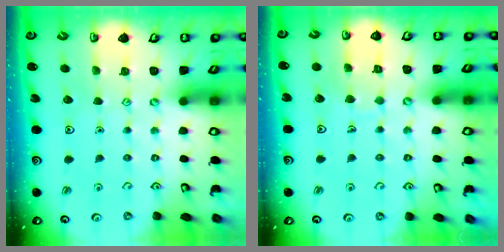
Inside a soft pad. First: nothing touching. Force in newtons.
{"total": 5.0, "press": 5.0, "slide": 0.5}